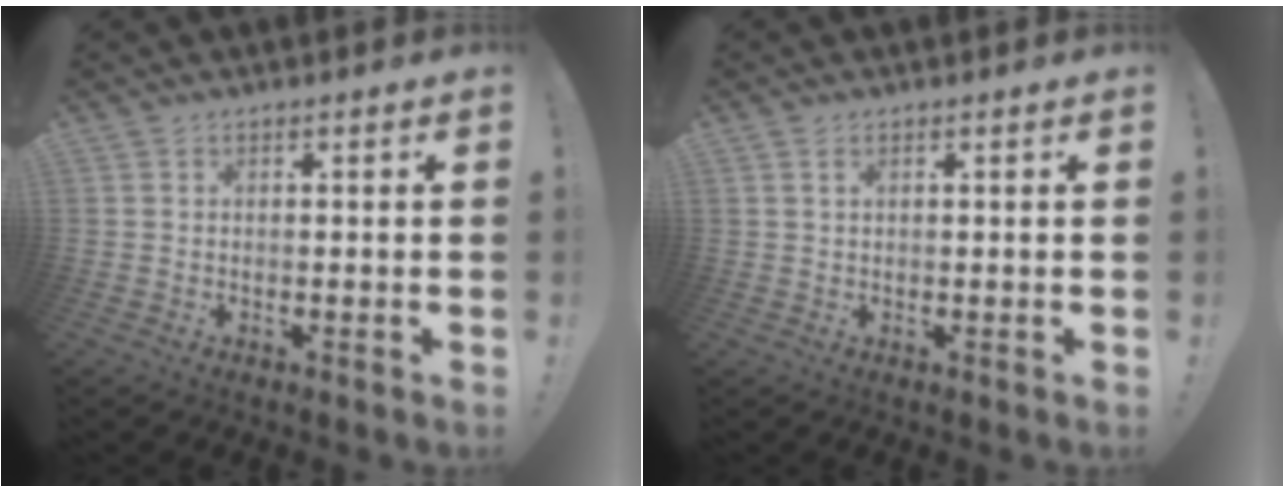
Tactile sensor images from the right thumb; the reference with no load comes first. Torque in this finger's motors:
{"motor_torque": [0.17, 0.01, 0.02, -0.10, 0.01]}